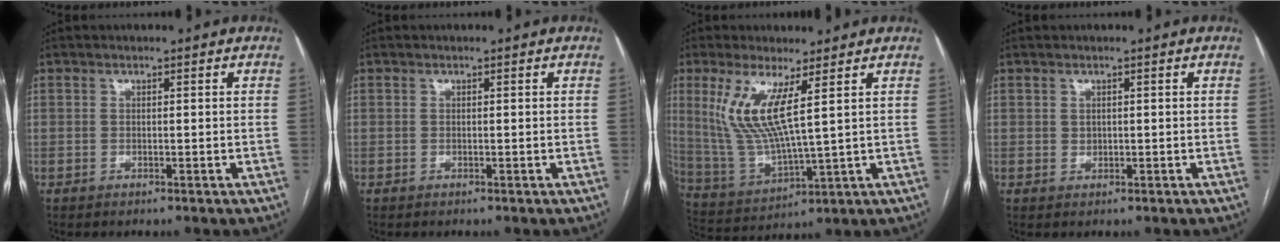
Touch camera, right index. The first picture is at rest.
{"total": 0.0}
{"total": 10.3, "force": [4.0, 1.3, 9.4], "torque": [-0.213, -0.014, 0.087]}
{"total": 0.7, "force": [0.2, 0.6, 0.2], "torque": [0.001, 0.001, 0.003]}